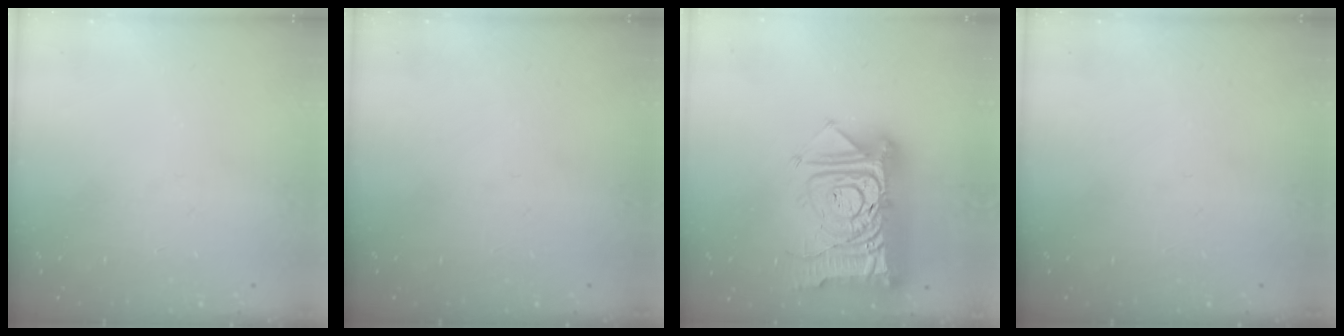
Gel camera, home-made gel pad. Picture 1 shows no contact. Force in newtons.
{"total": 0.0}
{"total": 24.5, "press": 24.3, "slide": 2.7}
{"total": 0.0}